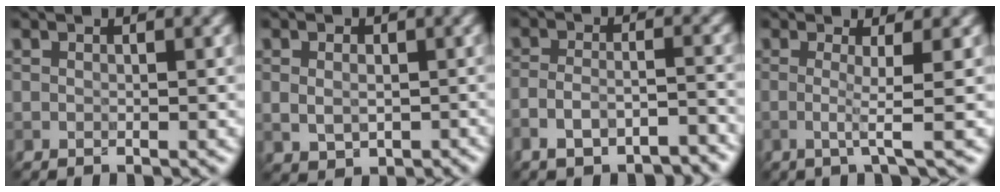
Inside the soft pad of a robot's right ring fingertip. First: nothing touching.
{"total": 3.8, "force": [0.1, 3.1, 2.1], "torque": [-0.023, 0.003, -0.001]}
{"total": 5.2, "force": [-4.2, 1.6, 2.7], "torque": [-0.053, -0.002, -0.074]}
{"total": 2.4, "force": [0.0, 0.3, 2.3], "torque": [-0.043, -0.007, -0.010]}